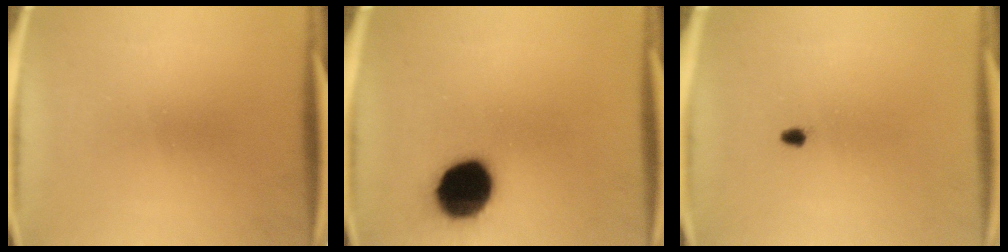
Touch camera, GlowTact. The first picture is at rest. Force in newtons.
{"total": 16.6}
{"total": 0.9}